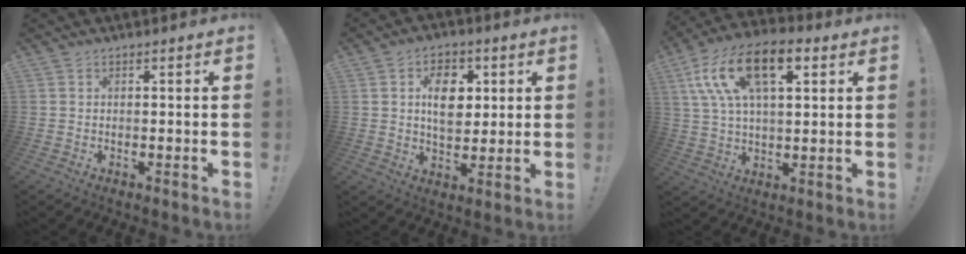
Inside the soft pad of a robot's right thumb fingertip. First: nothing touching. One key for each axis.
{"total": 10.5, "fx": 3.0, "fy": 7.5, "fz": 6.8, "tx": -0.087, "ty": -0.003, "tz": 0.053}
{"total": 18.2, "fx": 7.5, "fy": 9.2, "fz": 13.8, "tx": -0.254, "ty": -0.010, "tz": 0.132}